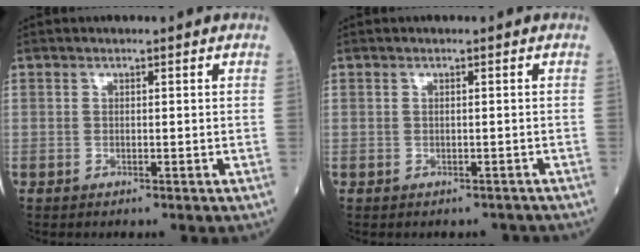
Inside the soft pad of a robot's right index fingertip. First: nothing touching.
{"total": 1.0, "force": [-0.9, 0.5, 0.1], "torque": [0.005, 0.003, -0.010]}